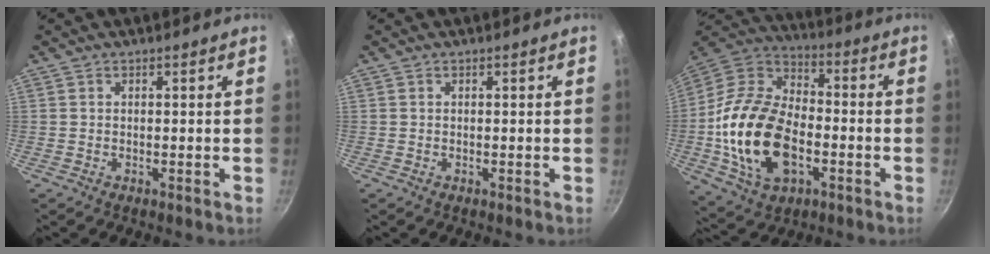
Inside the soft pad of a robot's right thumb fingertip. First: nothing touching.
{"total": 0.0}
{"total": 22.8, "force": [-4.8, 14.3, 17.1], "torque": [-0.307, 0.031, -0.090]}